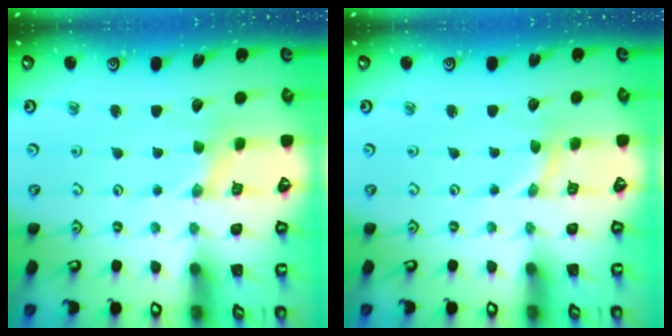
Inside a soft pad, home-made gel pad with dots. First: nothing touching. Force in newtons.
{"total": 0.0}